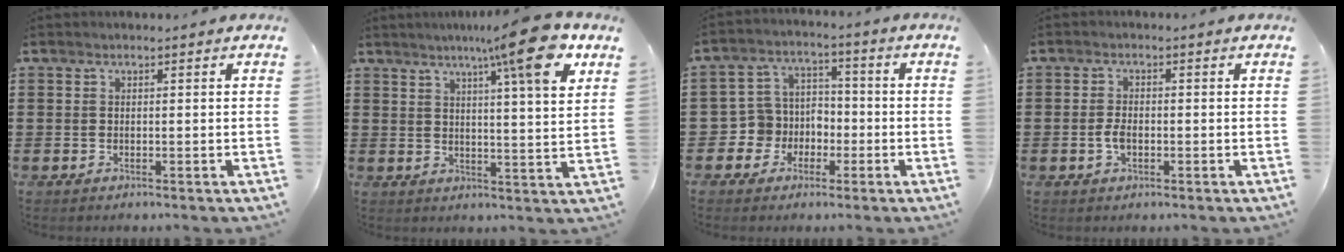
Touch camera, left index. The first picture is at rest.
{"total": 11.9, "force": [7.7, 0.8, 9.1], "torque": [-0.146, -0.025, 0.117]}
{"total": 5.7, "force": [-1.8, 5.4, 0.5], "torque": [-0.040, 0.006, -0.038]}
{"total": 2.6, "force": [-0.5, 1.3, 2.2], "torque": [-0.058, -0.004, -0.014]}